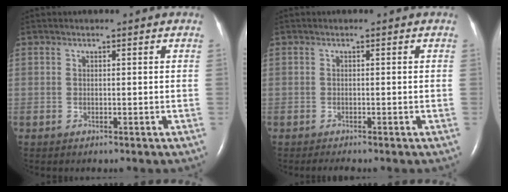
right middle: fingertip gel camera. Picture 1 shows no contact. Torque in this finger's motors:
{"motor_torque": [0.17, -0.17, 0.02, 0.02]}